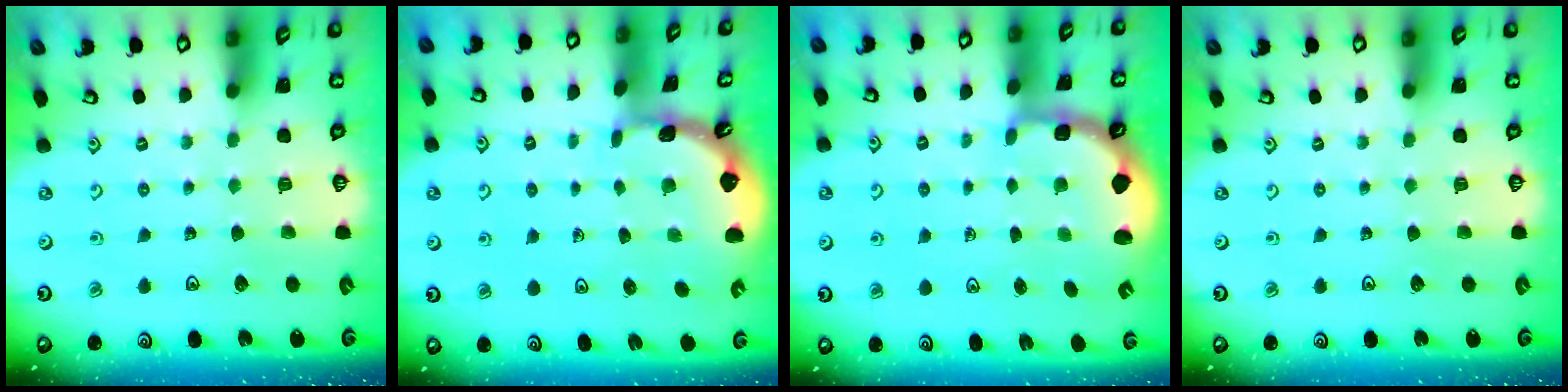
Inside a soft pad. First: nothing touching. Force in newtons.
{"total": 1.5, "press": 1.5, "slide": 0.1}
{"total": 2.4, "press": 1.6, "slide": 1.8}
{"total": 0.0}